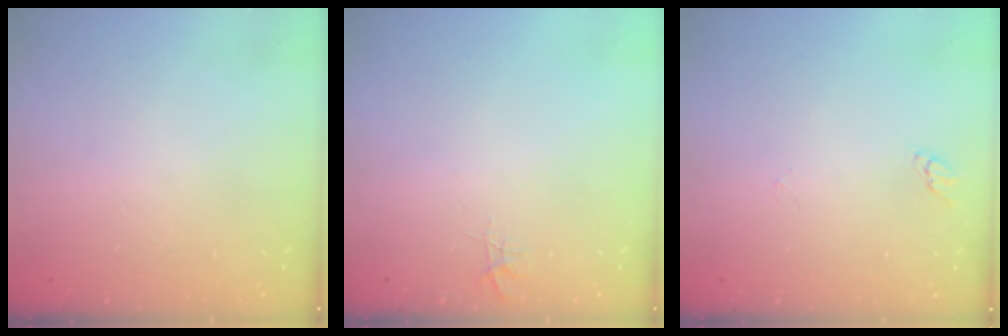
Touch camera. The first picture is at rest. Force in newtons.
{"total": 3.6, "press": 3.6, "slide": 0.3}
{"total": 2.2, "press": 2.2, "slide": 0.2}